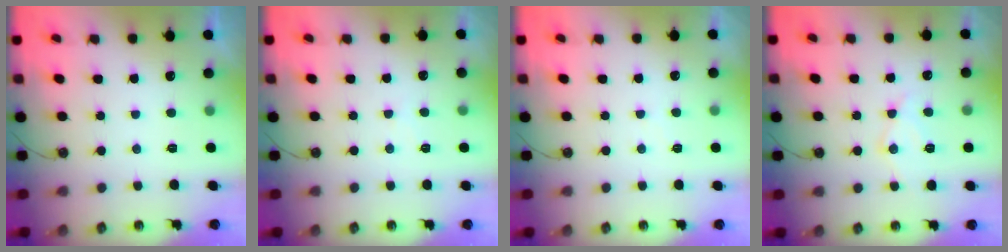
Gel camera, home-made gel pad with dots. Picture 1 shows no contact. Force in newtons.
{"total": 4.7, "press": 4.6, "slide": 0.7}
{"total": 2.5, "press": 2.4, "slide": 0.4}
{"total": 9.0, "press": 9.0, "slide": 0.7}